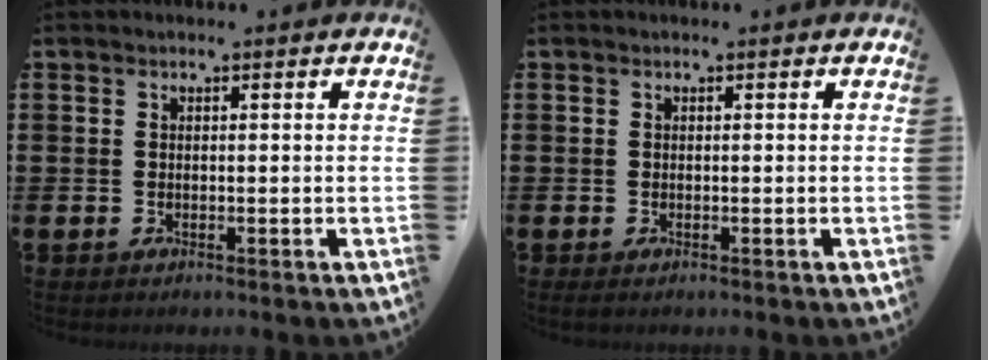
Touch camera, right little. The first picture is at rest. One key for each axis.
{"total": 0.0}